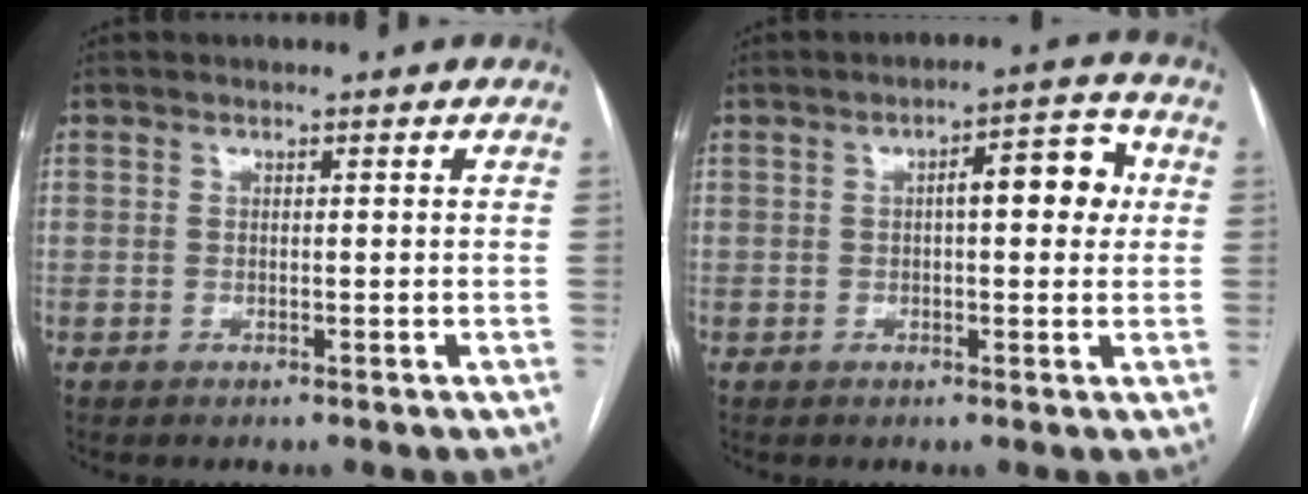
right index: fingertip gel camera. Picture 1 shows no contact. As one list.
[{"total": 6.8, "force": [1.1, 2.1, 6.4], "torque": [-0.084, 0.022, 0.011]}]